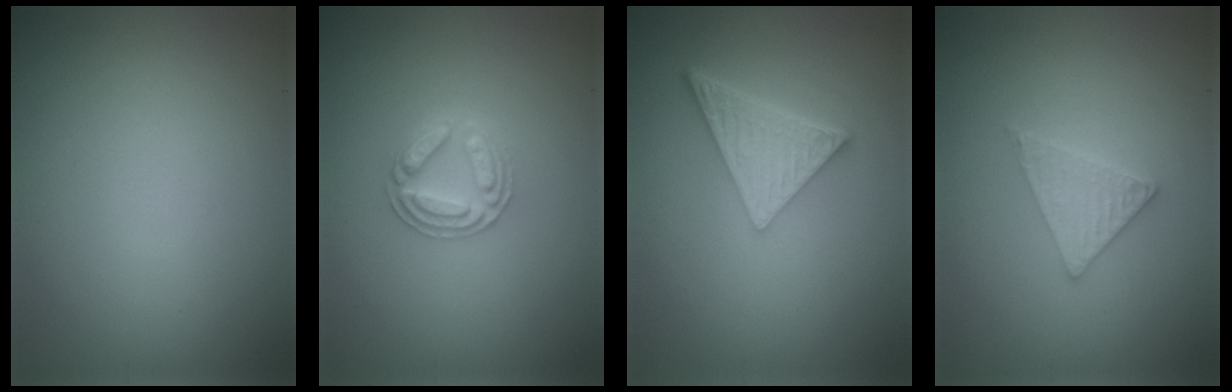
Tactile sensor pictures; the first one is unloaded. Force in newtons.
{"total": 2.8, "press": 2.7, "slide": 0.5}
{"total": 5.5, "press": 4.1, "slide": 3.7}
{"total": 2.4, "press": 2.4, "slide": 0.3}